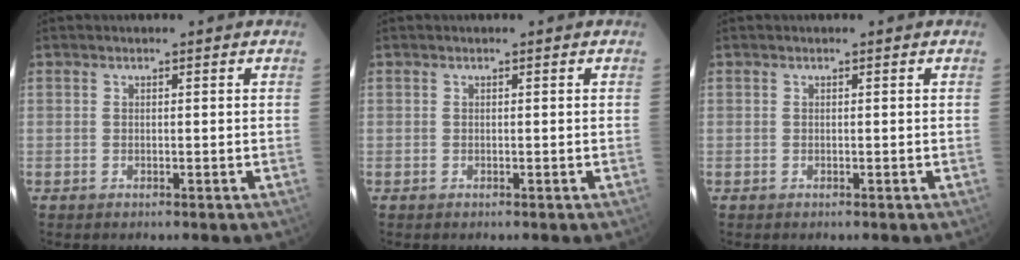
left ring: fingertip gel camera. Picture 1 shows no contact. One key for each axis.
{"total": 0.0}
{"total": 0.0}